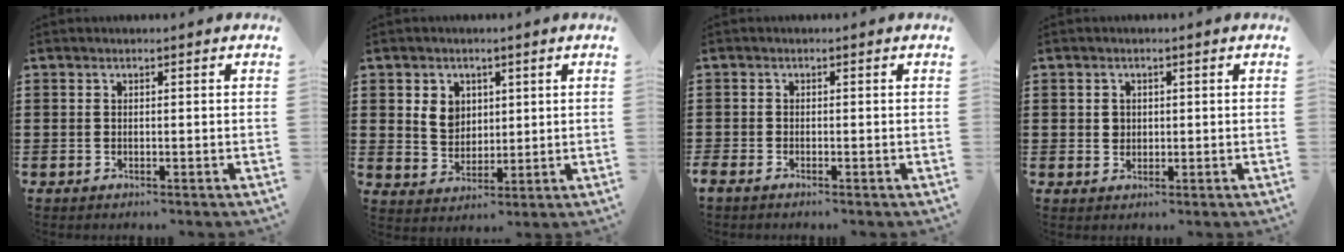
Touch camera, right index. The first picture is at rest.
{"total": 4.4, "force": [1.6, 3.7, 1.7], "torque": [-0.040, 0.008, 0.027]}
{"total": 1.2, "force": [-1.2, 0.0, 0.0], "torque": [-0.001, 0.000, -0.023]}
{"total": 1.5, "force": [0.3, 1.3, 0.6], "torque": [-0.014, 0.007, 0.005]}